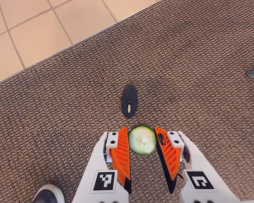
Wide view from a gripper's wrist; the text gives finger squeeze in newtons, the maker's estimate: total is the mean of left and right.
{"total": 7.5, "left": 7.5, "right": 7.5}